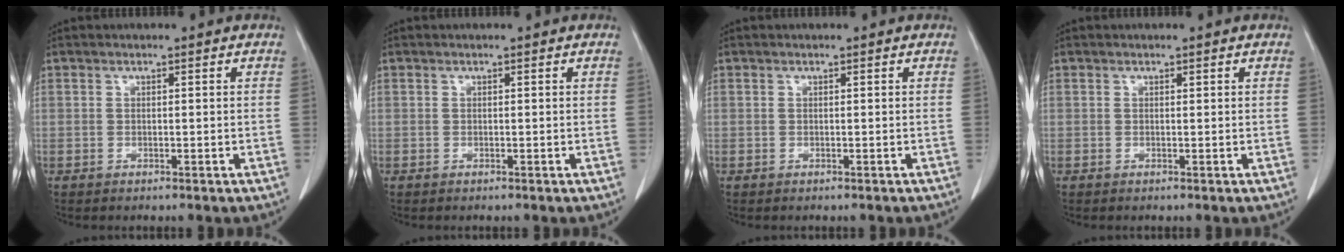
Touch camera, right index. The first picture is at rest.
{"total": 0.0}
{"total": 0.0}
{"total": 0.0}